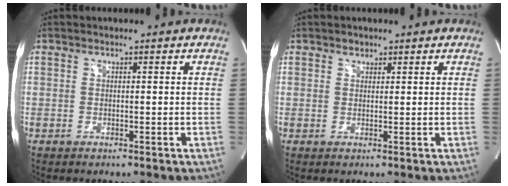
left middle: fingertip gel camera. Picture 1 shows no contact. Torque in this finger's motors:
{"motor_torque": [0.02, 0.01, -0.08, 0.00]}